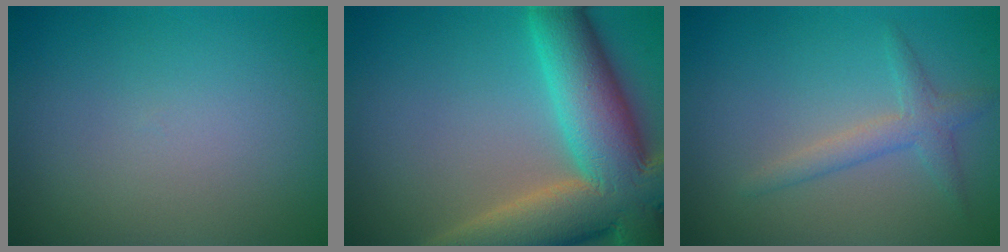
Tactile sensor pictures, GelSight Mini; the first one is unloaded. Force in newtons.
{"total": 13.4, "press": 13.3, "slide": 1.1}
{"total": 2.2, "press": 2.2, "slide": 0.1}